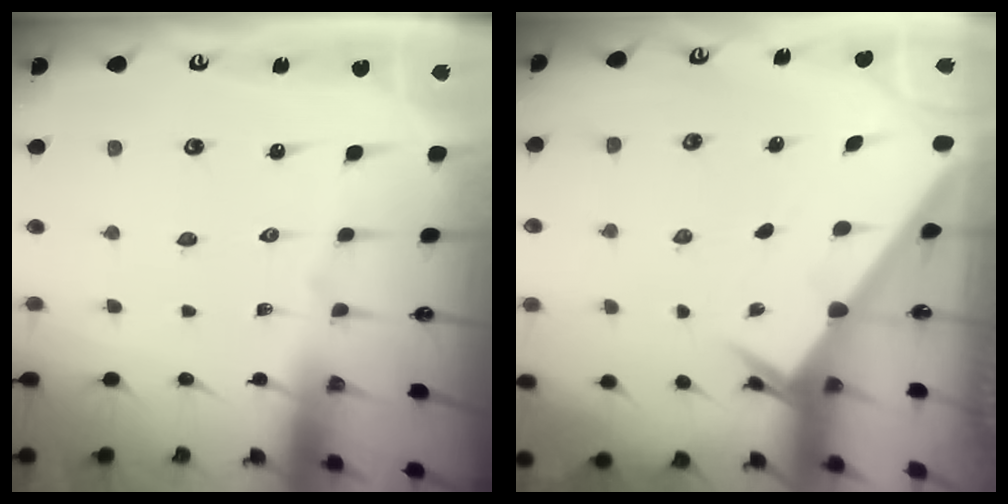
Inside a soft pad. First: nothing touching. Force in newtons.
{"total": 2.4, "press": 2.4, "slide": 0.3}